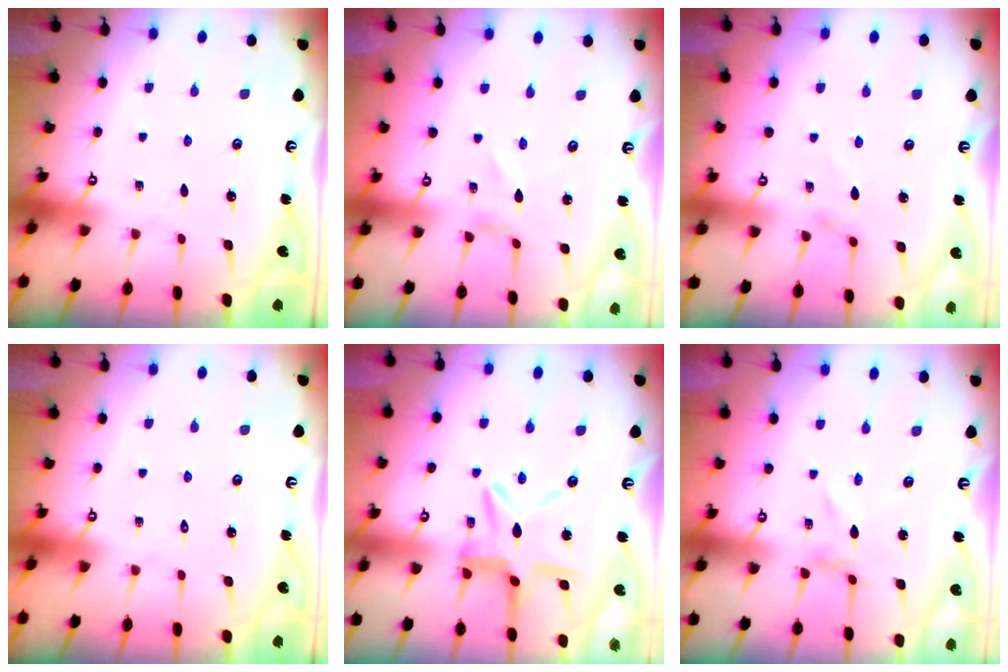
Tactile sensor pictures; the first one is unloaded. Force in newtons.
{"total": 1.2, "press": 1.1, "slide": 0.1}
{"total": 2.7, "press": 2.7, "slide": 0.4}
{"total": 1.5, "press": 1.5, "slide": 0.1}
{"total": 11.0, "press": 10.9, "slide": 1.0}
{"total": 0.0}